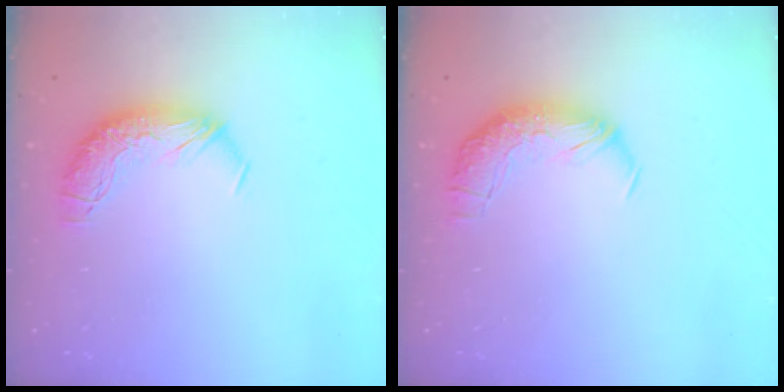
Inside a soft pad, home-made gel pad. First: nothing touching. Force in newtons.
{"total": 2.4, "press": 1.0, "slide": 2.2}